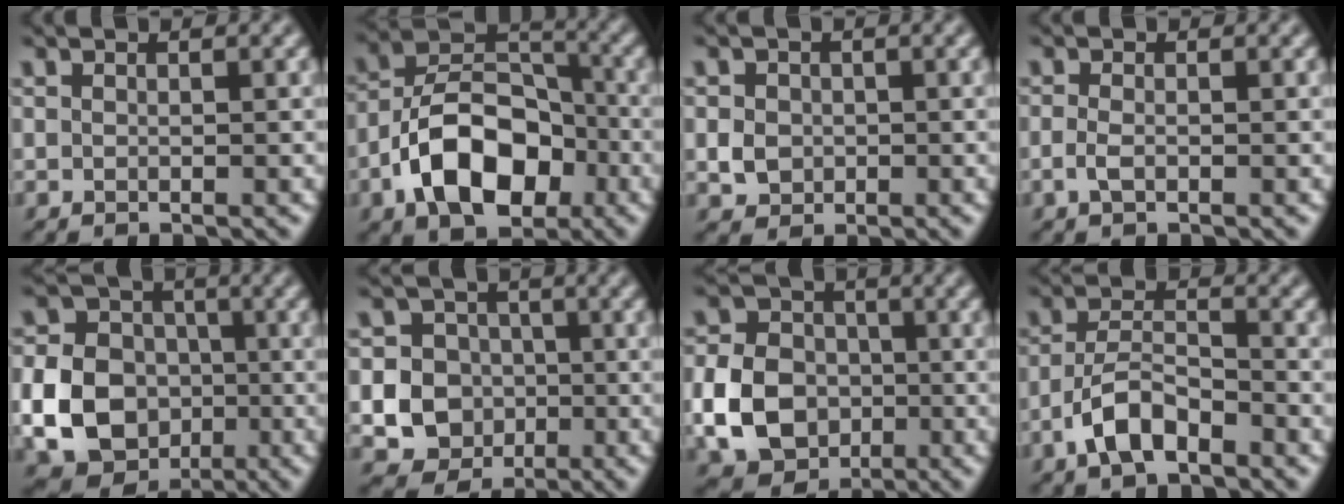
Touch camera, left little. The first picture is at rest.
{"total": 9.7, "force": [-4.0, 5.9, 6.6], "torque": [-0.118, 0.010, -0.075]}
{"total": 2.0, "force": [-0.4, 1.8, 0.8], "torque": [-0.017, -0.001, -0.008]}
{"total": 1.4, "force": [-0.6, 0.6, 1.1], "torque": [-0.030, 0.003, -0.013]}
{"total": 10.5, "force": [-2.3, 8.9, 5.1], "torque": [-0.104, -0.027, -0.063]}
{"total": 9.5, "force": [-2.1, 8.9, 2.7], "torque": [-0.056, -0.002, -0.058]}
{"total": 7.7, "force": [-1.9, 6.1, 4.2], "torque": [-0.094, -0.002, -0.042]}
{"total": 4.5, "force": [-2.7, 1.9, 3.0], "torque": [-0.057, 0.010, -0.056]}